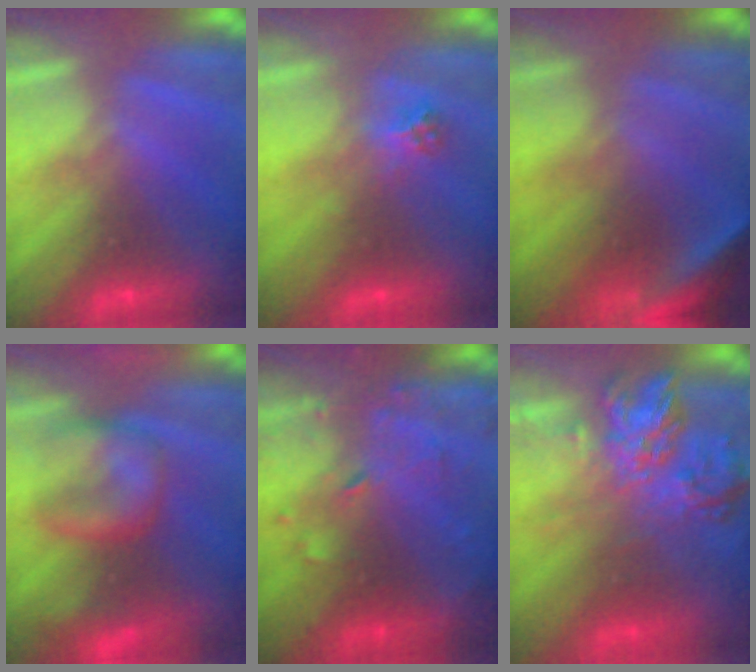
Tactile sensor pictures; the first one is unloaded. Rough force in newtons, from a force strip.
{"total": 2.1}
{"total": 3.7}
{"total": 8.0}
{"total": 6.8}
{"total": 8.0}